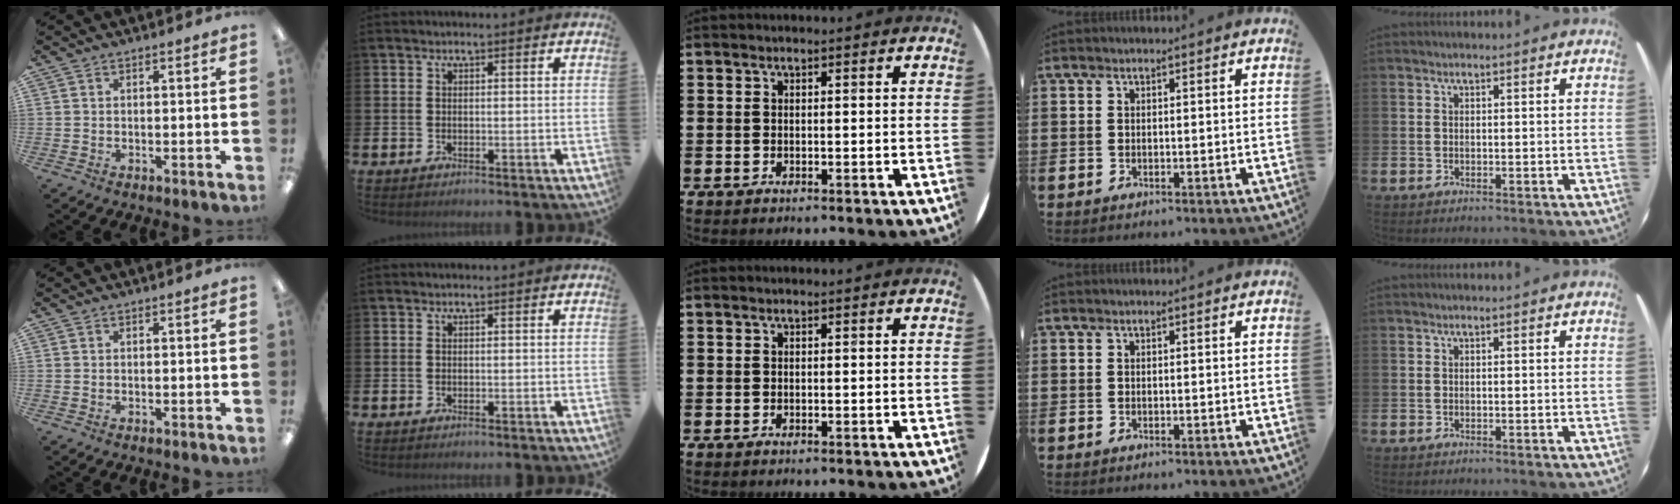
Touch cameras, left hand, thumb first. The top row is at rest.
{}